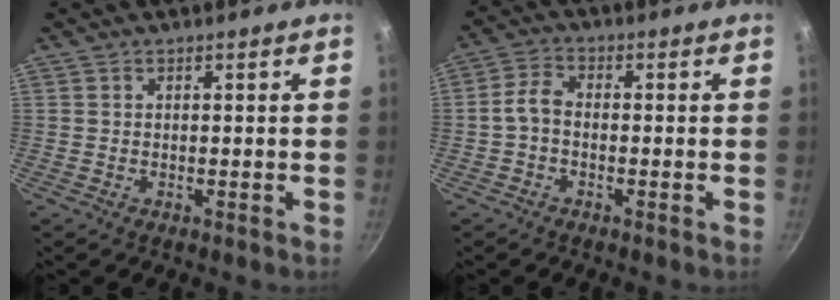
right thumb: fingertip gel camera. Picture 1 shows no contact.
{"total": 3.8, "force": [-1.1, 2.5, 2.6], "torque": [-0.057, 0.024, -0.033]}